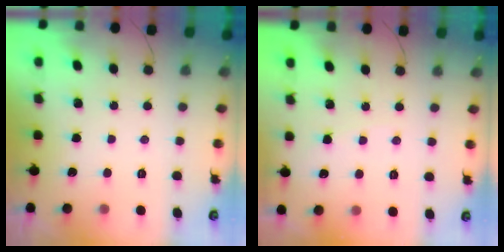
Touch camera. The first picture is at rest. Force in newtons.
{"total": 2.5, "press": 2.5, "slide": 0.3}